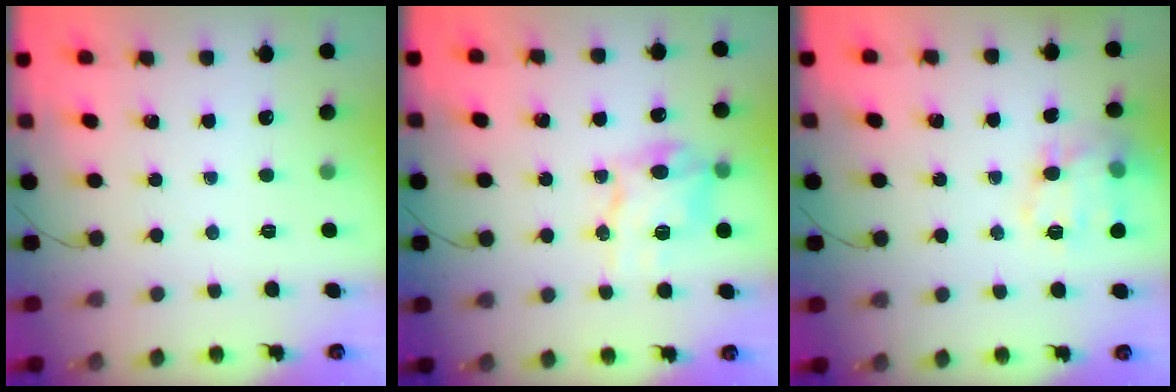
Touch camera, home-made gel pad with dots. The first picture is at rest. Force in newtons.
{"total": 11.1, "press": 11.1, "slide": 0.9}
{"total": 13.7, "press": 13.6, "slide": 0.7}